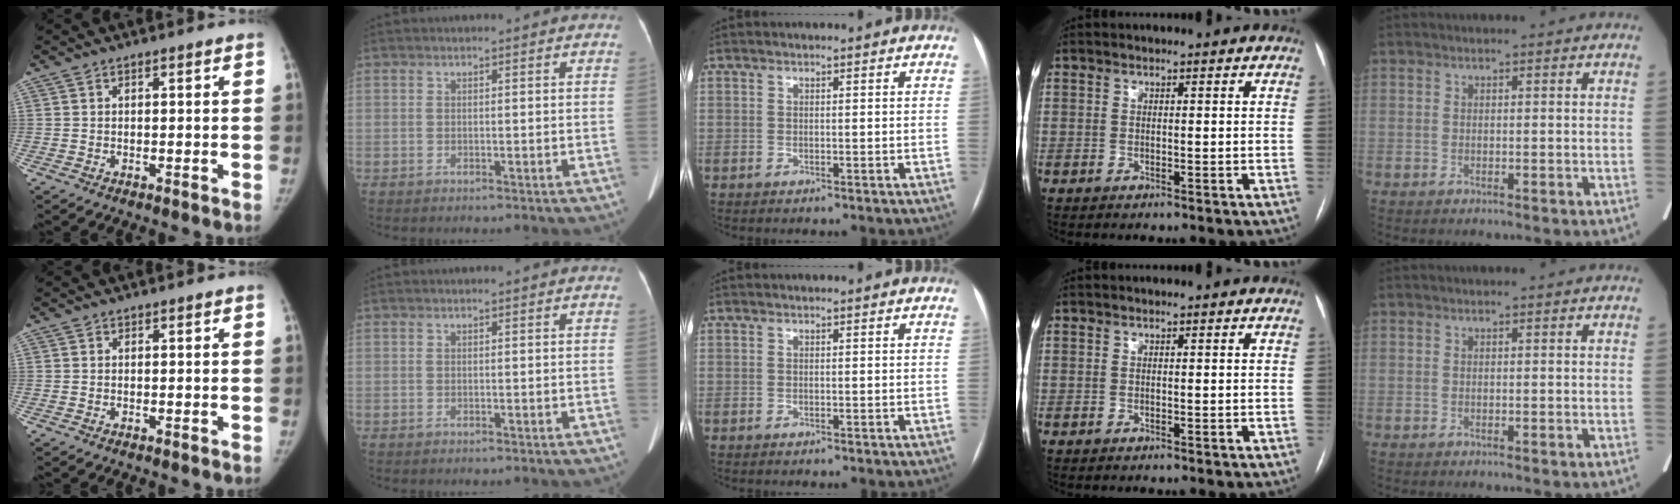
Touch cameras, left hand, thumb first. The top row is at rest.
{}